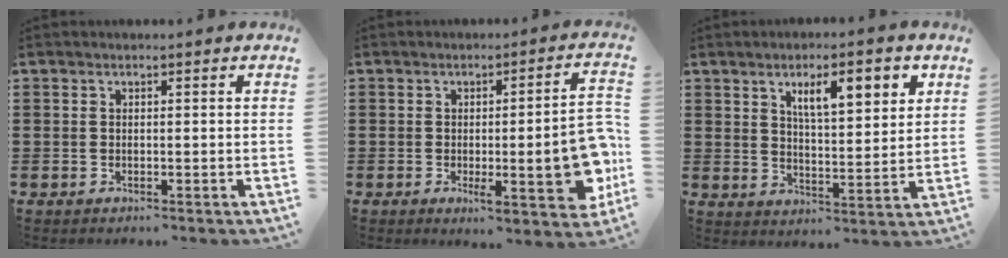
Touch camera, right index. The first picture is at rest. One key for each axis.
{"total": 11.7, "fx": -1.7, "fy": 2.9, "fz": 11.2, "tx": -0.153, "ty": -0.017, "tz": -0.025}
{"total": 7.7, "fx": 3.6, "fy": 2.3, "fz": 6.4, "tx": -0.108, "ty": 0.000, "tz": 0.056}